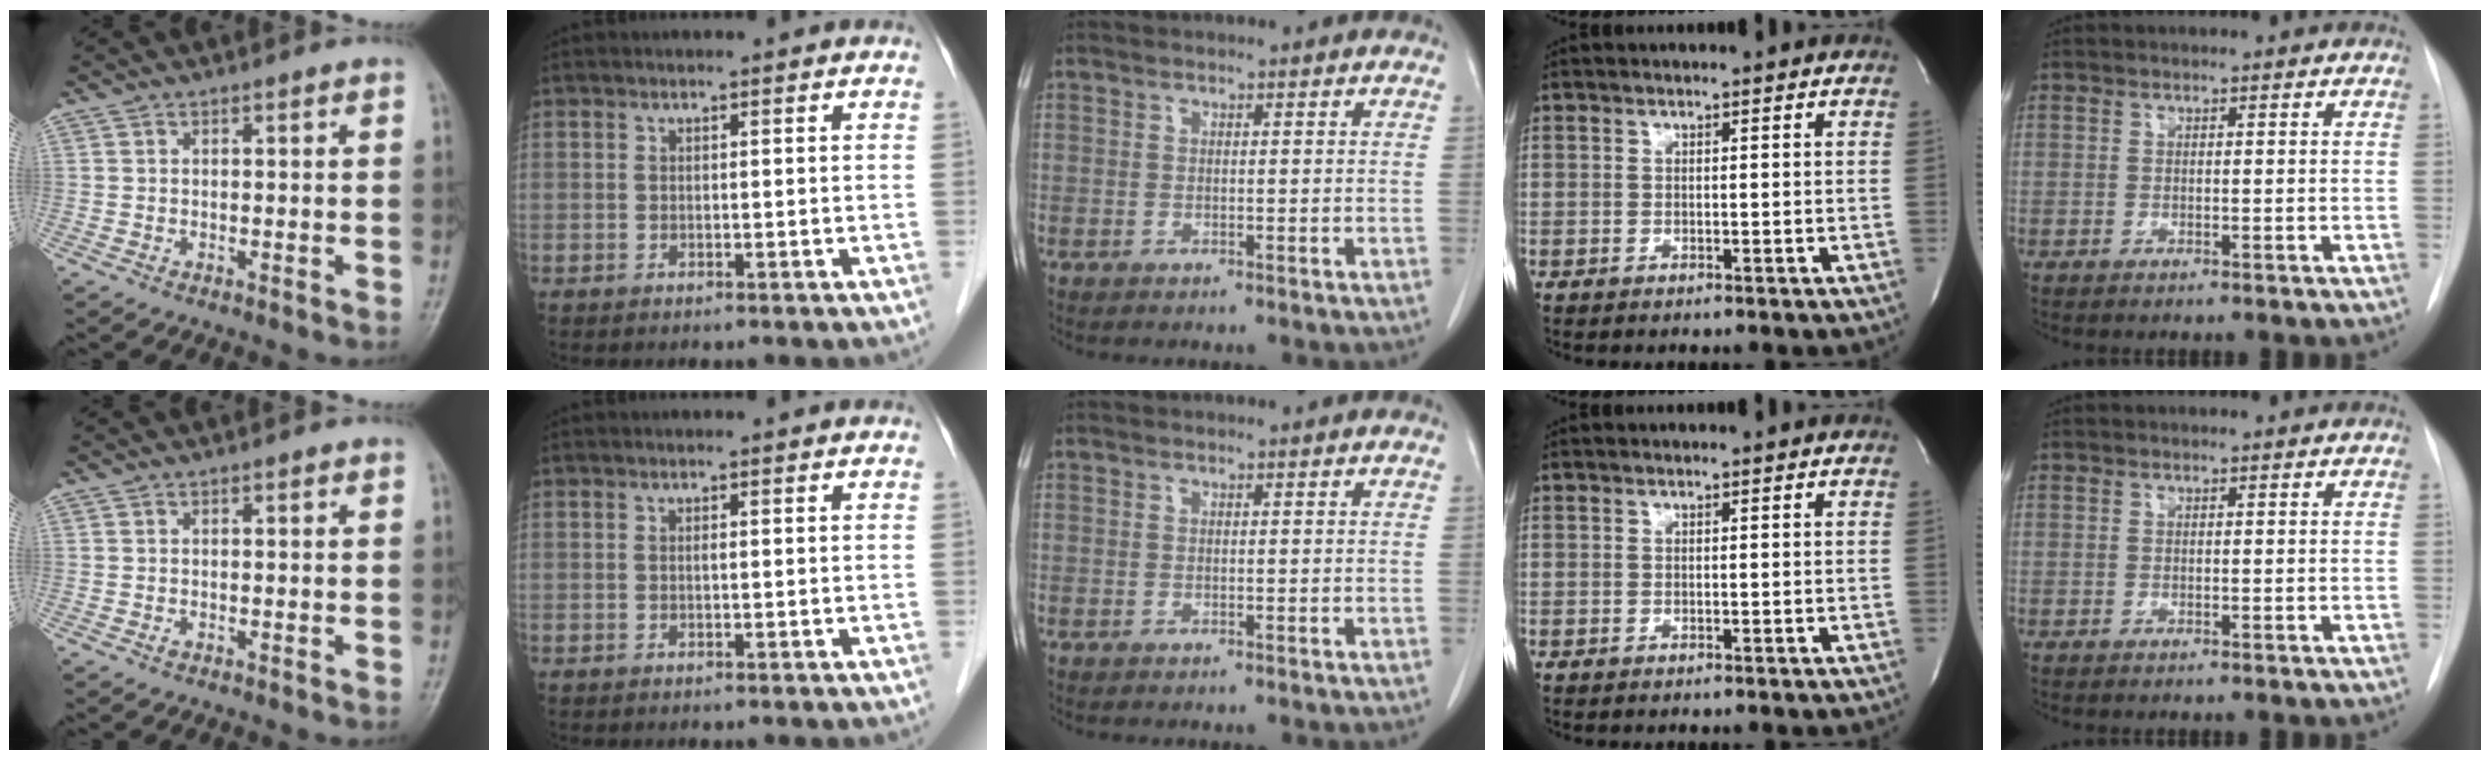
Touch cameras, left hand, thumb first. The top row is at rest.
{"thumb": {"total": 0.6, "force": [-0.1, 0.4, 0.5], "torque": [-0.004, 0.000, -0.001]}, "index": {"total": 0.6, "force": [-0.6, -0.1, 0.2], "torque": [-0.004, -0.006, -0.009]}}